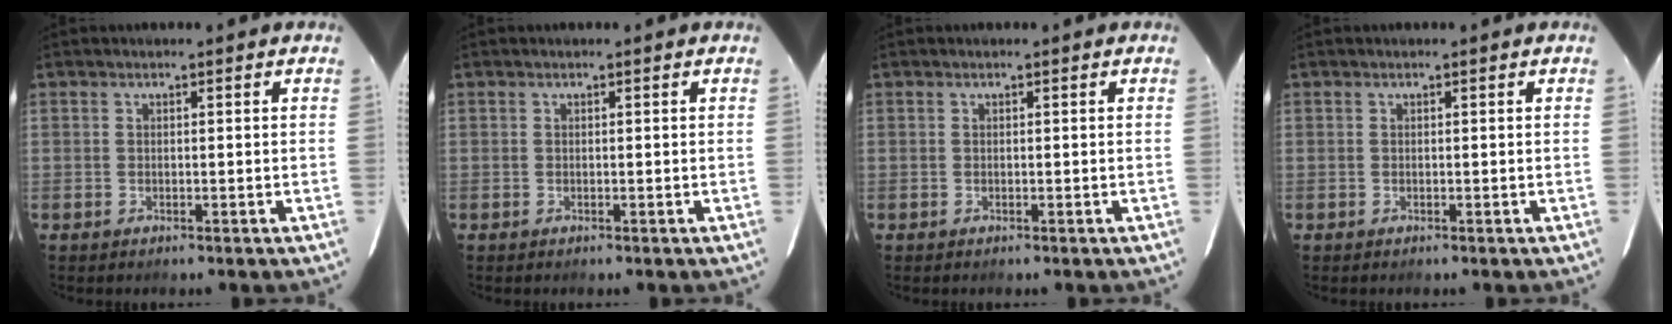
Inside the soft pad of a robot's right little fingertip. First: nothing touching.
{"total": 0.0}
{"total": 0.0}
{"total": 0.0}